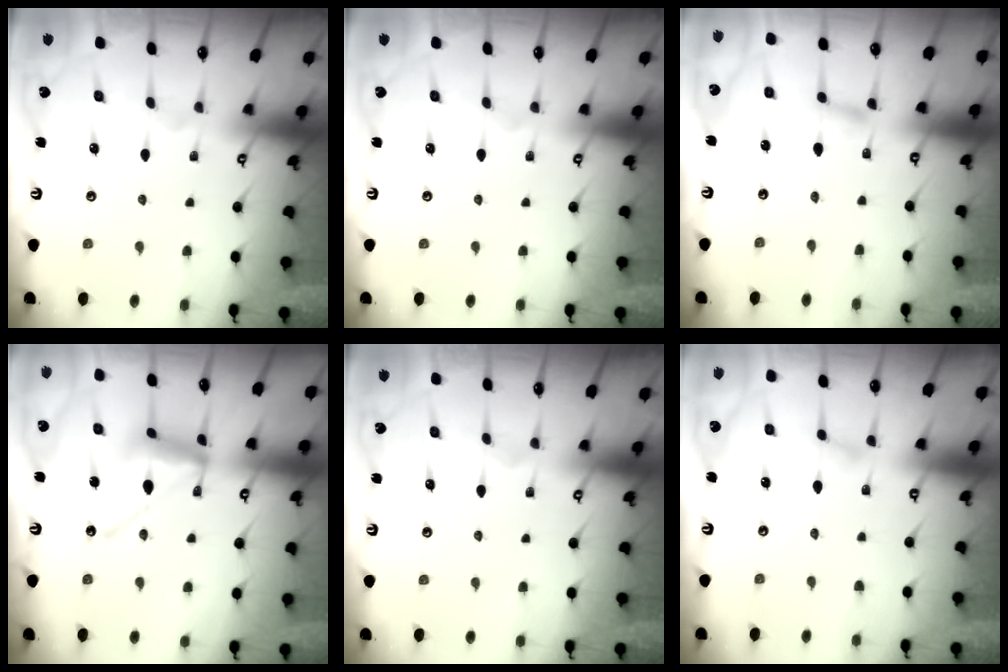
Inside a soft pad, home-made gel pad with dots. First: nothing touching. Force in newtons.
{"total": 0.0}
{"total": 2.5, "press": 2.5, "slide": 0.1}
{"total": 13.9, "press": 13.8, "slide": 1.2}
{"total": 0.0}
{"total": 2.8, "press": 2.8, "slide": 0.2}